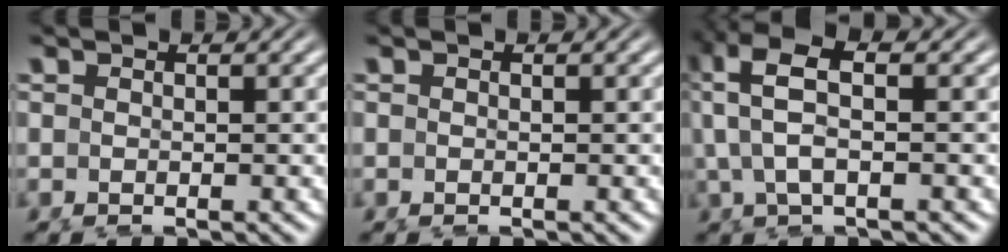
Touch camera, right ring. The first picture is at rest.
{"total": 0.0}
{"total": 8.2, "force": [2.6, 4.9, 6.1], "torque": [-0.131, 0.017, 0.029]}